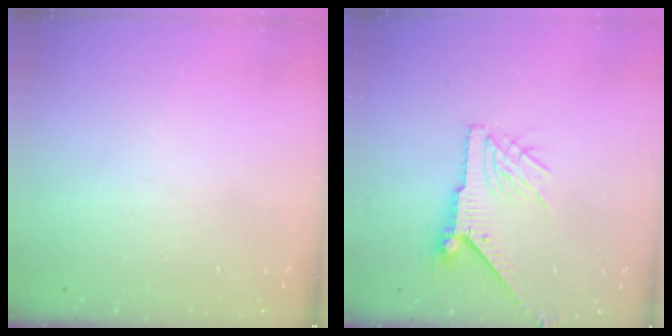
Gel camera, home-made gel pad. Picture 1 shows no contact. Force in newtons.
{"total": 9.0, "press": 9.0, "slide": 0.4}